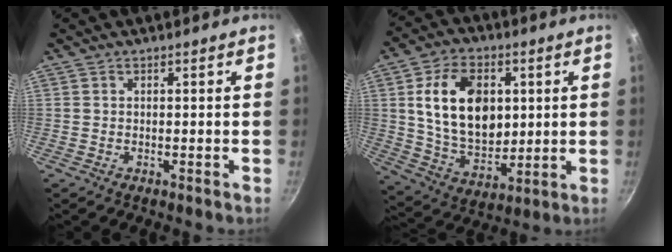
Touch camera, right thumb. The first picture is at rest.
{"total": 17.8, "force": [3.7, 12.0, 12.6], "torque": [-0.185, -0.013, 0.074]}